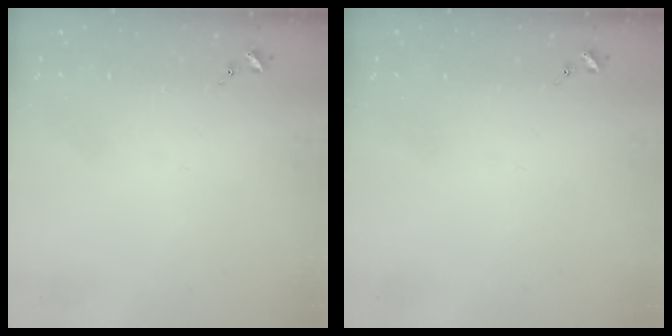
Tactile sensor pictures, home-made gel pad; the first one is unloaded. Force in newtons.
{"total": 0.0}